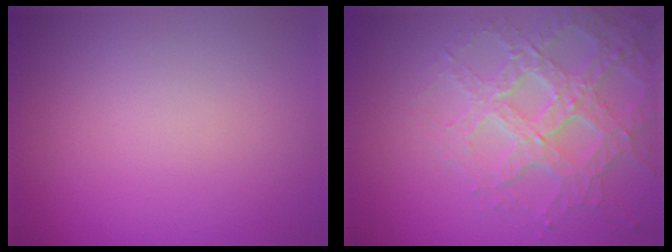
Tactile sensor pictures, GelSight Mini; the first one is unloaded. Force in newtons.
{"total": 4.3, "press": 4.1, "slide": 1.2}